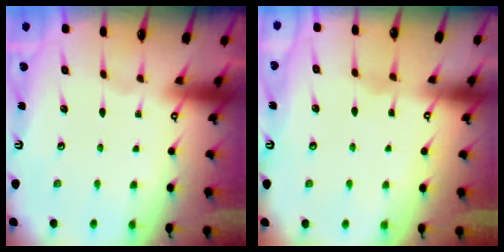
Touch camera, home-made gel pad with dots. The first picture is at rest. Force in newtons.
{"total": 5.1, "press": 5.1, "slide": 0.5}